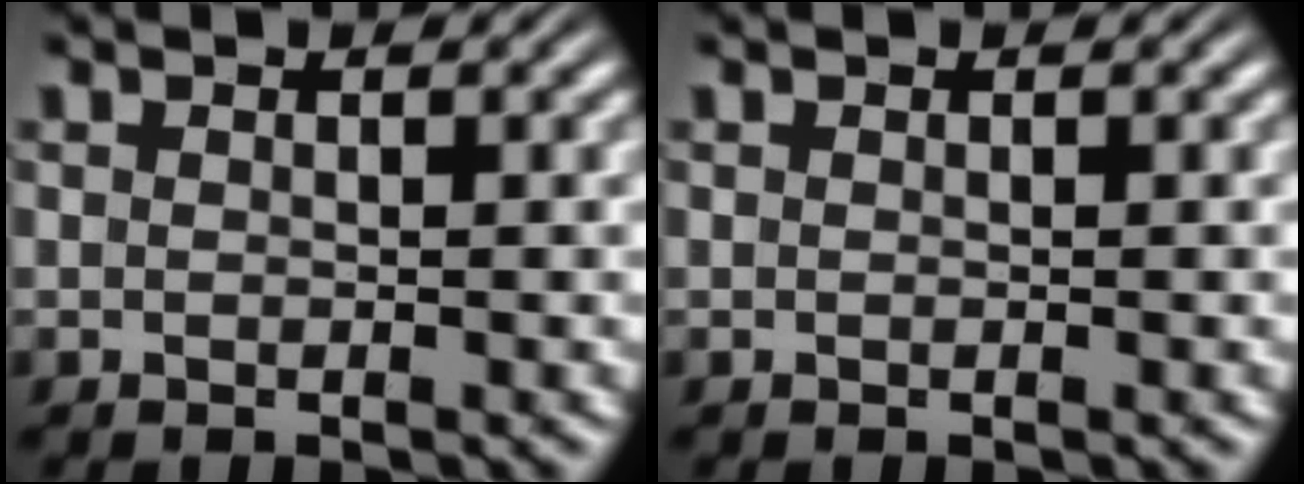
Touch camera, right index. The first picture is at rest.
{"total": 0.0}